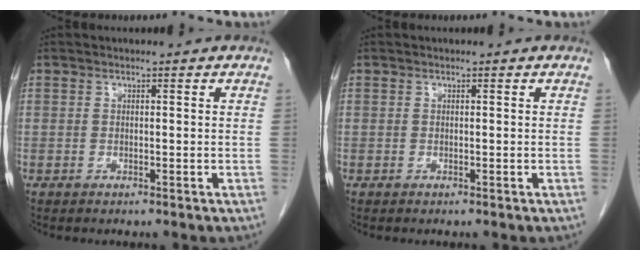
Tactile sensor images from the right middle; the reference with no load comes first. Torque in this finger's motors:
{"motor_torque": [-0.11, -0.10, 0.02, 0.01]}